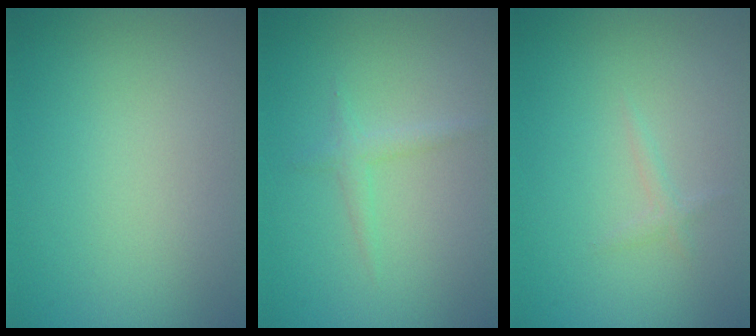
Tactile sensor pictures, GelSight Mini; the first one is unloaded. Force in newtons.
{"total": 1.1, "press": 1.1, "slide": 0.1}
{"total": 0.7, "press": 0.7, "slide": 0.0}